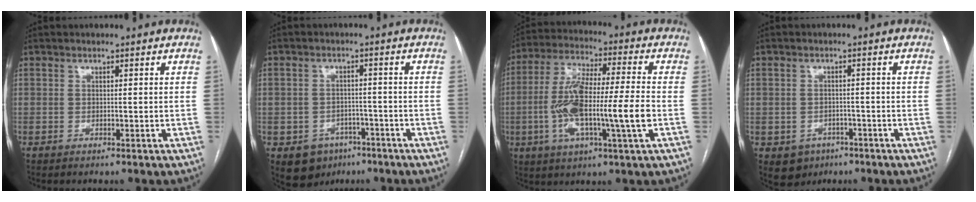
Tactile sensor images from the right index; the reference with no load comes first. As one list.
[{"total": 6.5, "force": [-3.6, 5.2, 1.6], "torque": [-0.023, 0.008, -0.044]}, {"total": 15.6, "force": [-2.9, 1.4, 15.2], "torque": [-0.297, 0.004, -0.054]}, {"total": 4.5, "force": [-2.2, 3.8, 0.8], "torque": [-0.010, 0.005, -0.025]}]